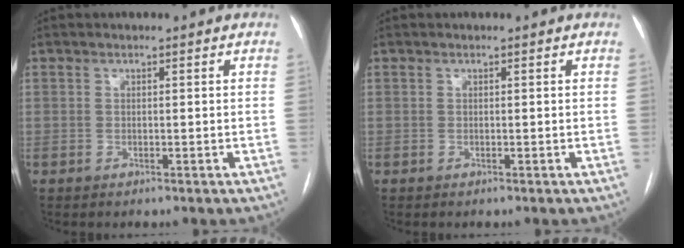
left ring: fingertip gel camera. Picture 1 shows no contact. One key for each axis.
{"total": 0.0}